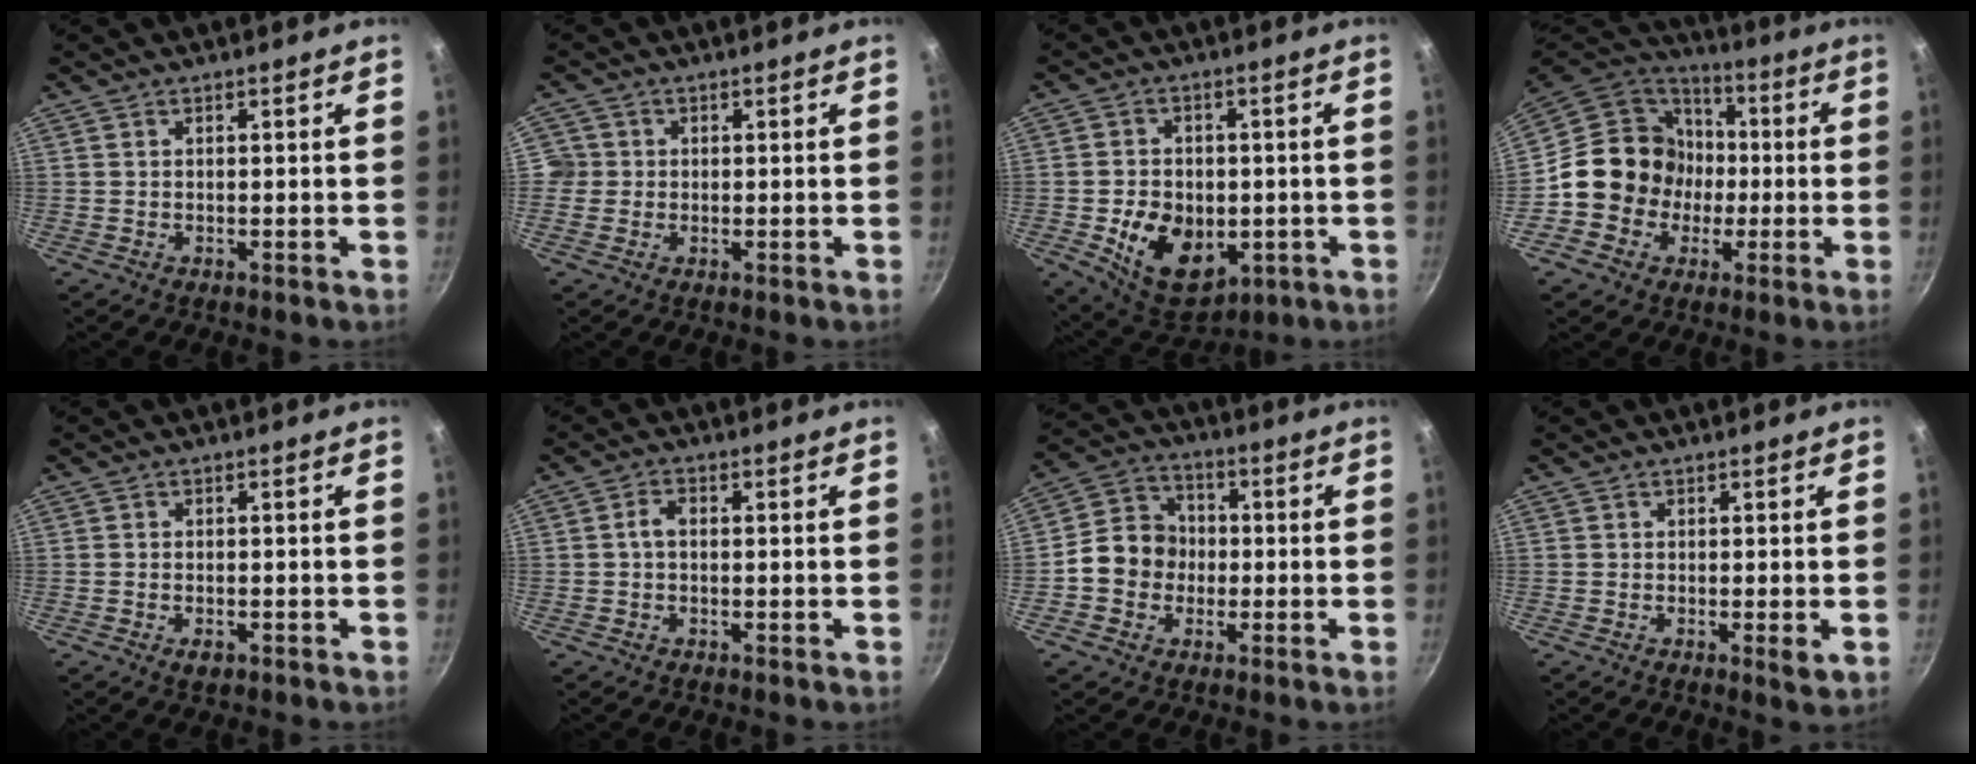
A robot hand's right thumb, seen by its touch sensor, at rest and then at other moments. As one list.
[{"total": 3.0, "force": [-0.2, 3.0, 0.4], "torque": [0.014, 0.009, -0.009]}, {"total": 14.3, "force": [-3.2, 10.2, 9.5], "torque": [-0.124, -0.001, -0.033]}, {"total": 15.8, "force": [-1.6, 14.7, 5.4], "torque": [-0.049, 0.039, -0.035]}, {"total": 2.0, "force": [-1.0, 1.1, 1.4], "torque": [-0.025, 0.005, -0.018]}, {"total": 2.3, "force": [-0.2, 1.5, 1.7], "torque": [-0.029, 0.010, -0.006]}, {"total": 9.9, "force": [-1.4, 8.7, 4.5], "torque": [-0.042, 0.026, -0.044]}, {"total": 1.9, "force": [-0.3, 0.4, 1.8], "torque": [-0.033, -0.008, -0.007]}]